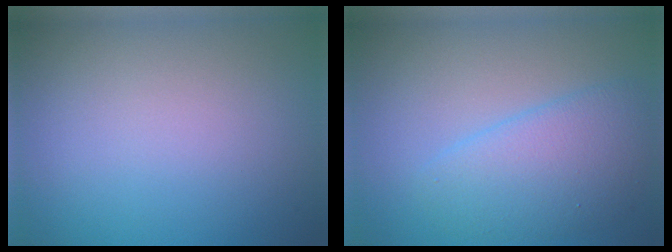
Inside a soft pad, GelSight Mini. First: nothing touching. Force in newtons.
{"total": 4.1, "press": 4.1, "slide": 0.2}